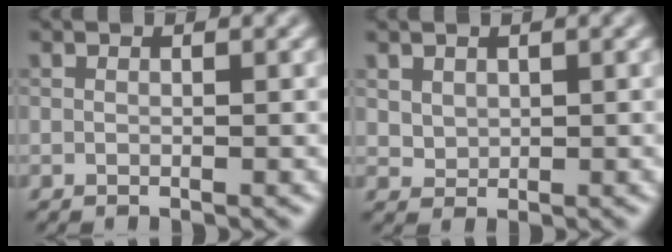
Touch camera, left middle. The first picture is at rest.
{"total": 1.3, "force": [0.7, 1.0, 0.4], "torque": [-0.009, -0.005, 0.021]}